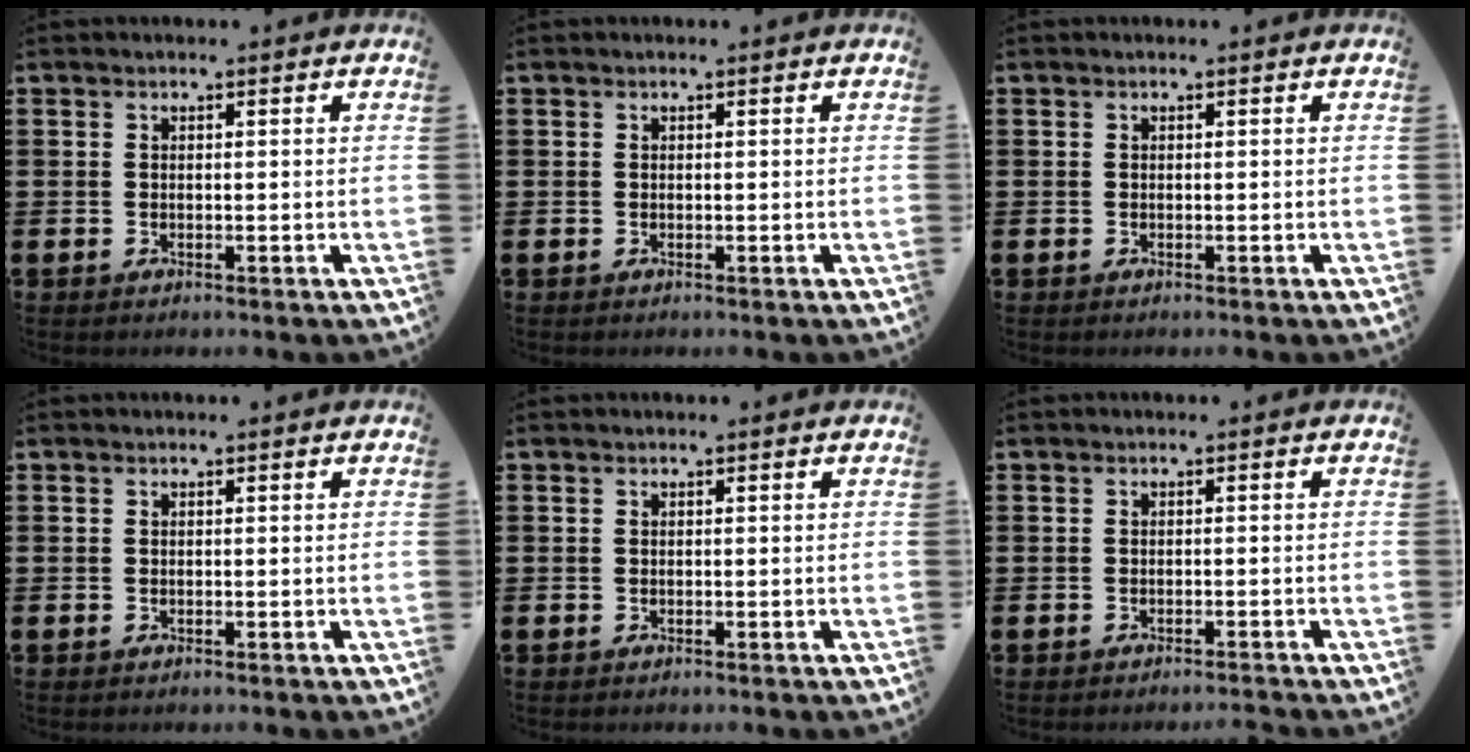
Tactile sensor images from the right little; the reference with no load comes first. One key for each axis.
{"total": 0.0}
{"total": 0.0}
{"total": 0.0}
{"total": 0.0}
{"total": 0.7, "fx": -0.7, "fy": -0.2, "fz": 0.1, "tx": -0.001, "ty": 0.000, "tz": -0.015}